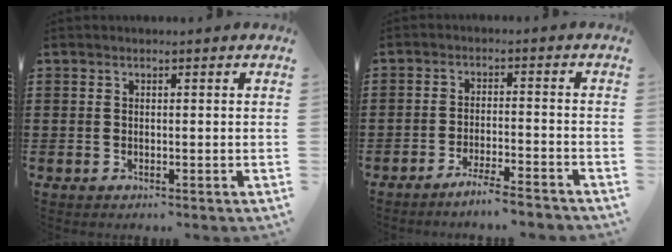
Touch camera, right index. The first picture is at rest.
{"total": 4.1, "force": [-3.7, -0.4, 1.6], "torque": [-0.026, -0.005, -0.071]}